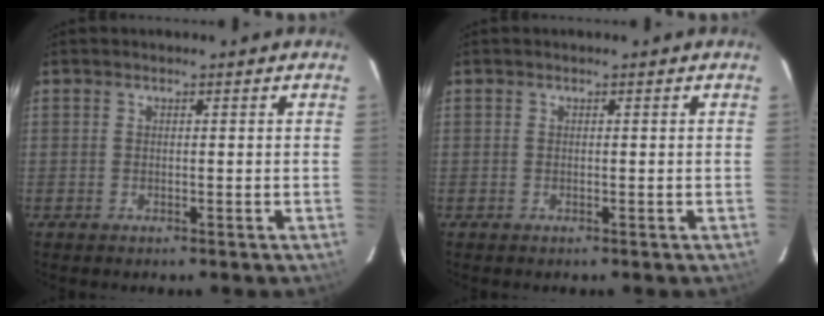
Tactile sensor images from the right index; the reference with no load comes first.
{"total": 0.0}